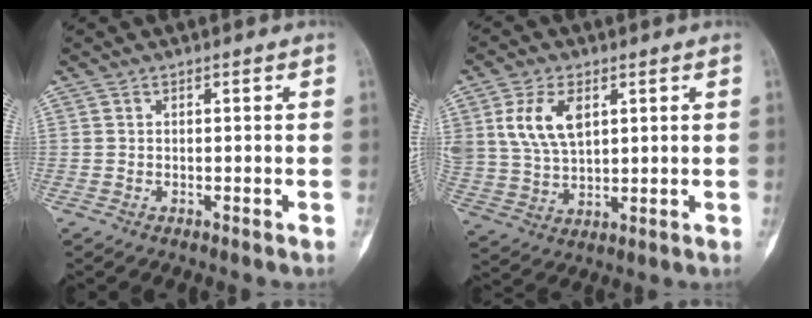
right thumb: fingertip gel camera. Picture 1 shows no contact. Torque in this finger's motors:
{"motor_torque": [-0.63, 1.26, 1.18, 0.31, 0.37]}